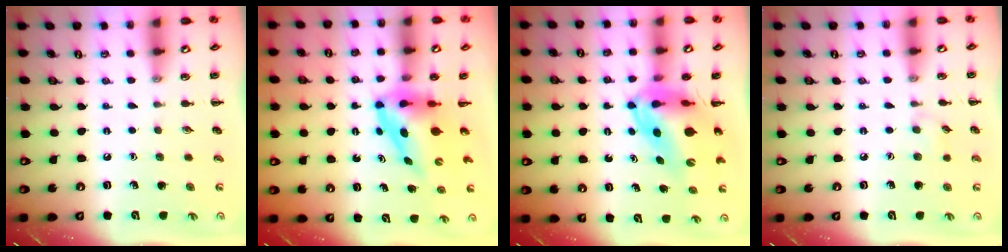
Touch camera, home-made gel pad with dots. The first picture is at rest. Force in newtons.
{"total": 5.4, "press": 5.2, "slide": 1.6}
{"total": 9.1, "press": 8.8, "slide": 2.5}
{"total": 4.4, "press": 4.0, "slide": 1.8}